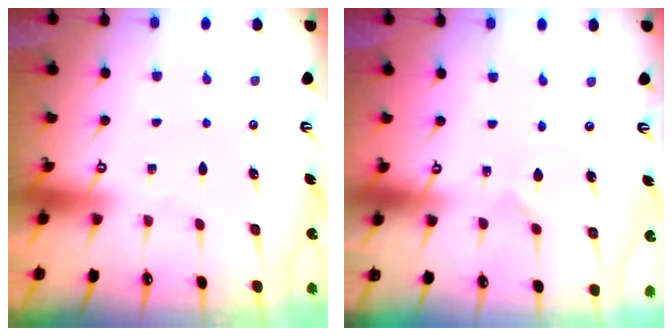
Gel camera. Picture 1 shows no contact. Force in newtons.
{"total": 1.6, "press": 1.6, "slide": 0.1}